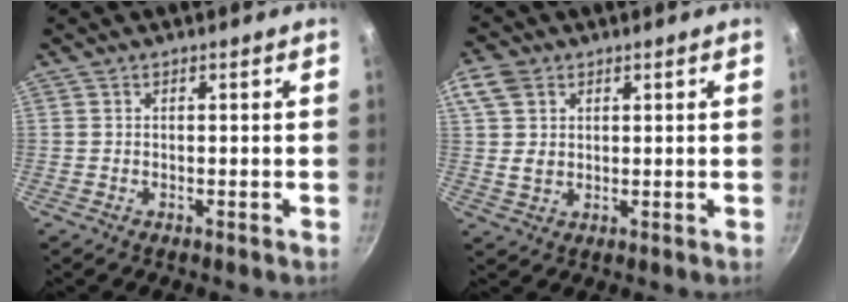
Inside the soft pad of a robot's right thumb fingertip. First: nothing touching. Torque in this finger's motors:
{"motor_torque": [-0.37, 0.61, 0.12, -0.05, 0.12]}